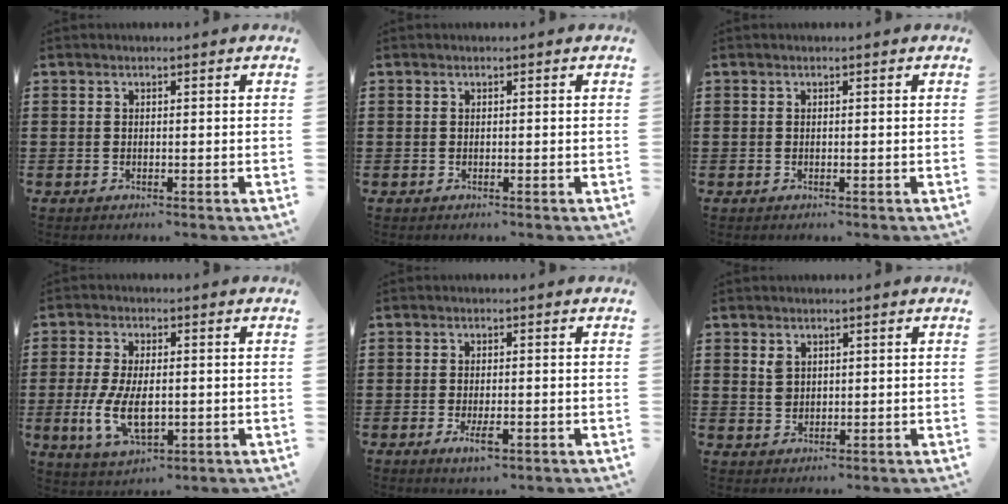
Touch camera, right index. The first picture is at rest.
{"total": 0.0}
{"total": 0.0}
{"total": 7.6, "force": [-1.1, 3.7, 6.6], "torque": [-0.149, -0.006, -0.024]}
{"total": 3.0, "force": [-1.2, 0.9, 2.5], "torque": [-0.057, -0.005, -0.026]}
{"total": 2.1, "force": [1.2, 1.4, 1.0], "torque": [-0.025, 0.005, 0.023]}